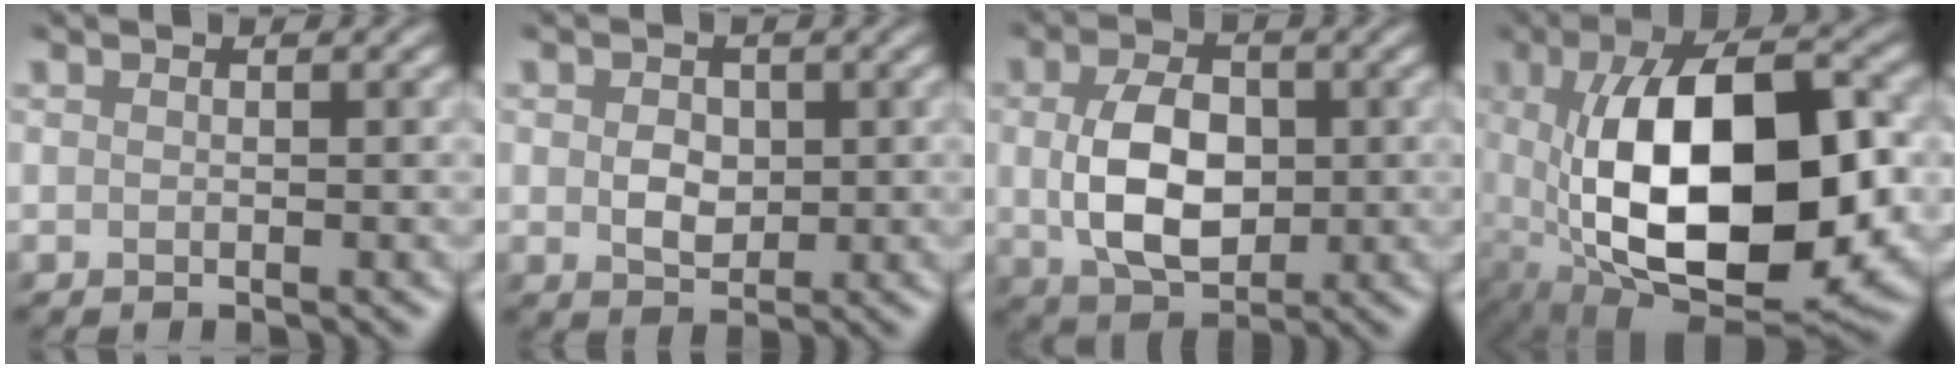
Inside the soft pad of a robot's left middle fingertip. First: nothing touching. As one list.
[{"total": 1.8, "force": [0.3, 1.6, 0.9], "torque": [-0.018, -0.001, 0.005]}, {"total": 6.0, "force": [0.3, 3.9, 4.6], "torque": [-0.101, -0.001, 0.009]}, {"total": 14.4, "force": [-0.8, 6.8, 12.7], "torque": [-0.206, -0.009, 0.000]}]